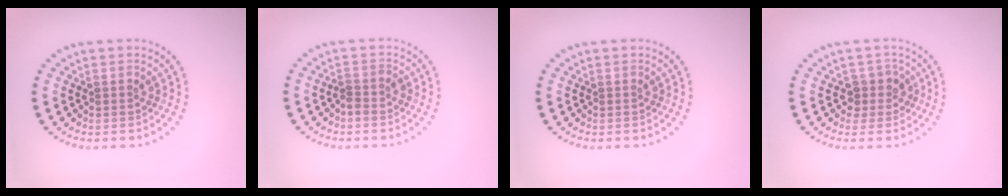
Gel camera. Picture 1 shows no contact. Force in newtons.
{"total": 1.3, "press": 0.9, "slide": 0.9}
{"total": 0.0}
{"total": 1.8, "press": 1.5, "slide": 1.1}